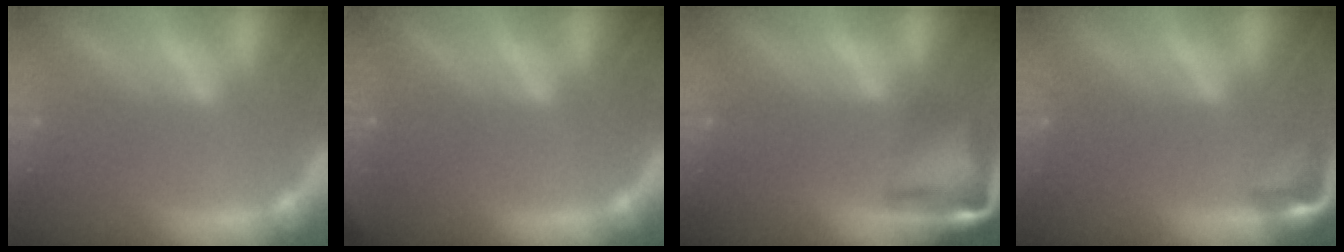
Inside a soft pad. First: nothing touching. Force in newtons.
{"total": 1.4}
{"total": 6.9}
{"total": 2.9}